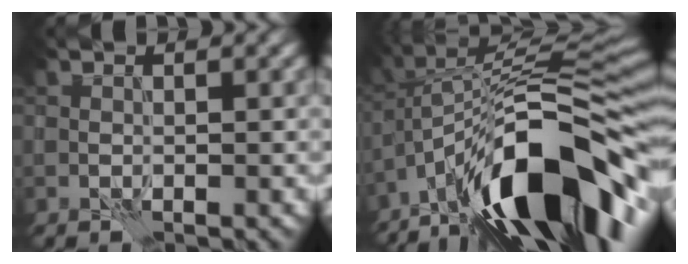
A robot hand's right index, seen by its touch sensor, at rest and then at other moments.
{"total": 15.8, "force": [-7.3, 5.4, 12.9], "torque": [-0.199, 0.034, -0.133]}